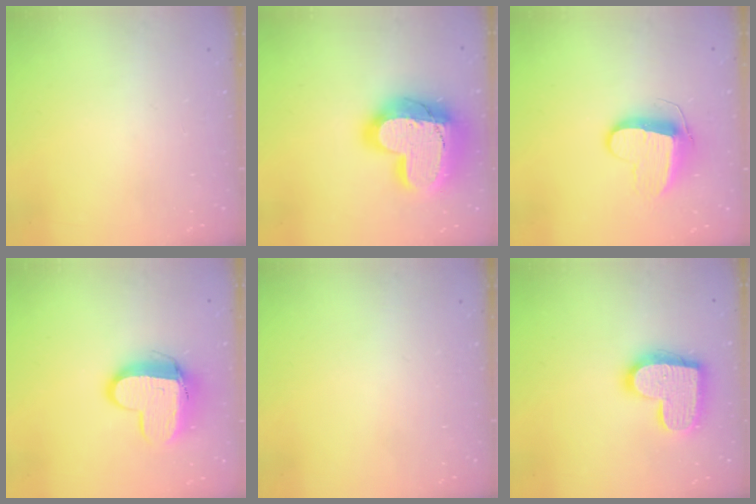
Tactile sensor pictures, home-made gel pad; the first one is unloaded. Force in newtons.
{"total": 25.8, "press": 25.7, "slide": 1.9}
{"total": 10.5, "press": 10.5, "slide": 0.4}
{"total": 12.4, "press": 12.4, "slide": 1.2}
{"total": 0.0}
{"total": 17.0, "press": 17.0, "slide": 1.1}